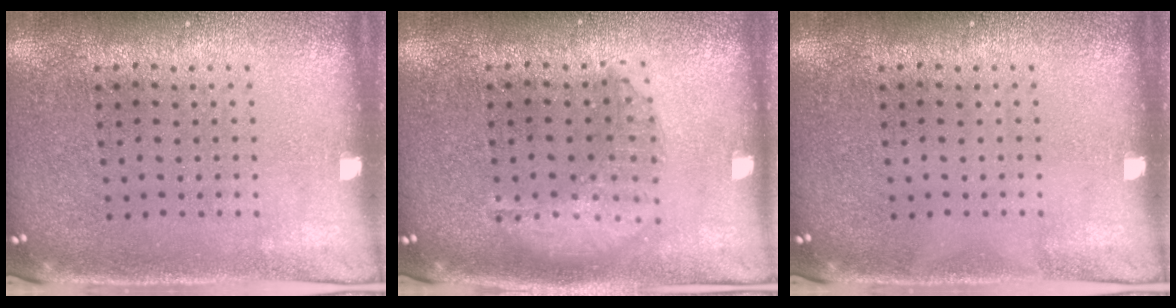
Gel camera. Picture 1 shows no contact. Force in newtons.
{"total": 1.4, "press": 1.3, "slide": 0.5}
{"total": 0.0}